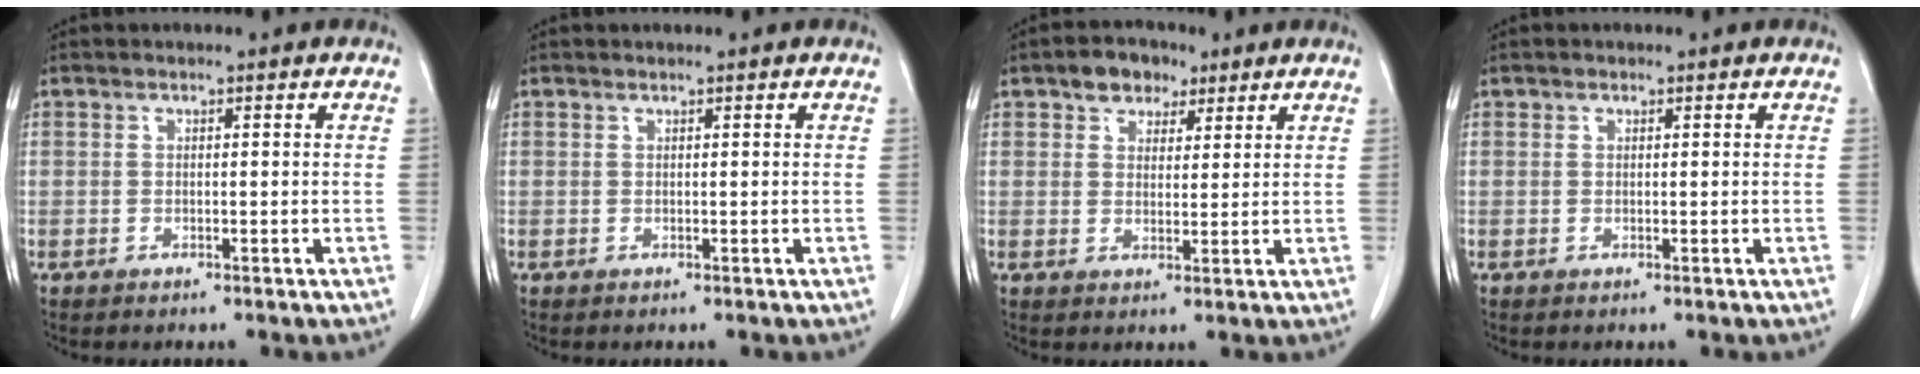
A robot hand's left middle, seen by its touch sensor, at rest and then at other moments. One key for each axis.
{"total": 0.0}
{"total": 4.8, "fx": 3.0, "fy": 3.1, "fz": 2.0, "tx": -0.029, "ty": 0.013, "tz": 0.052}
{"total": 0.0}